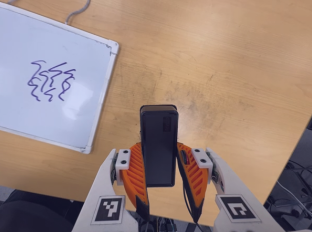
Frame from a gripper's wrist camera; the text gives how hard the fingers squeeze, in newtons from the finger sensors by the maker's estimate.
{"total": 4.5, "left": 3.4, "right": 5.5}